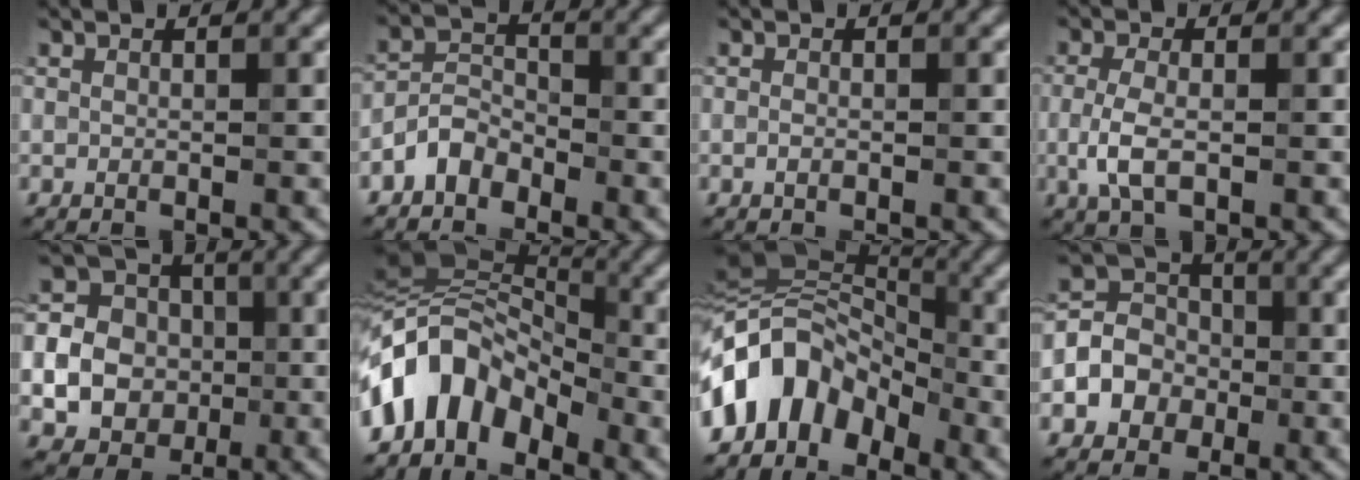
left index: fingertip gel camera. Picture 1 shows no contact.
{"total": 2.5, "force": [-1.9, 1.3, 1.0], "torque": [-0.018, 0.017, -0.041]}
{"total": 0.6, "force": [-0.3, 0.2, 0.5], "torque": [-0.013, 0.000, -0.006]}
{"total": 3.2, "force": [-0.6, 1.5, 2.7], "torque": [-0.071, 0.003, -0.011]}
{"total": 10.3, "force": [-1.3, 9.1, 4.6], "torque": [-0.104, 0.014, -0.043]}
{"total": 7.2, "force": [-3.8, 4.3, 4.4], "torque": [-0.069, 0.020, -0.085]}
{"total": 8.1, "force": [-3.8, 5.3, 4.8], "torque": [-0.076, 0.021, -0.088]}
{"total": 4.2, "force": [-1.4, 3.6, 1.8], "torque": [-0.033, 0.009, -0.037]}